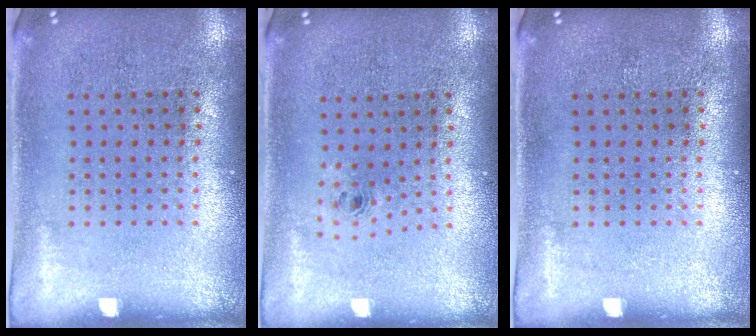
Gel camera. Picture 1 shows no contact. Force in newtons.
{"total": 0.7, "press": 0.3, "slide": 0.6}
{"total": 0.0}